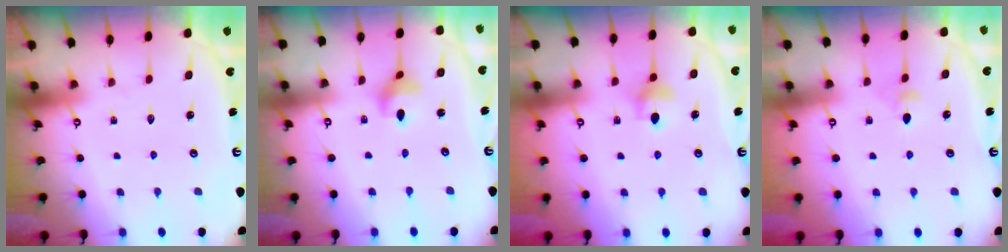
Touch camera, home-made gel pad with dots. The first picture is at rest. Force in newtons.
{"total": 3.8, "press": 3.7, "slide": 0.6}
{"total": 5.6, "press": 5.6, "slide": 0.8}
{"total": 2.8, "press": 2.7, "slide": 0.4}